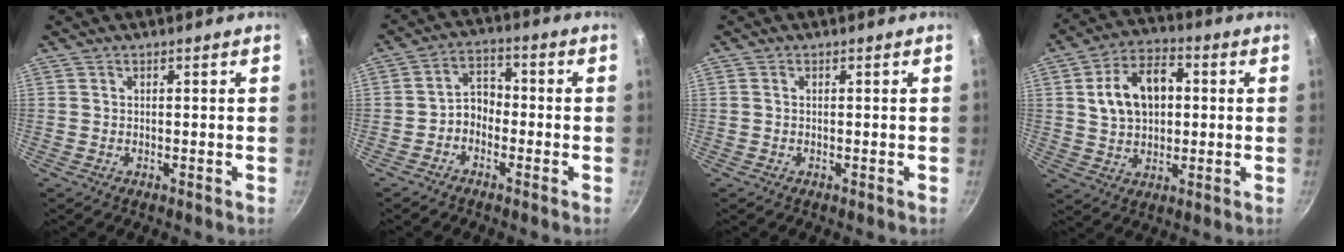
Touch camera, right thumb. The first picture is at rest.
{"total": 4.7, "force": [-1.9, 3.5, 2.4], "torque": [-0.018, 0.035, -0.045]}
{"total": 0.0}
{"total": 12.5, "force": [2.0, 8.5, 9.0], "torque": [-0.128, 0.017, 0.028]}